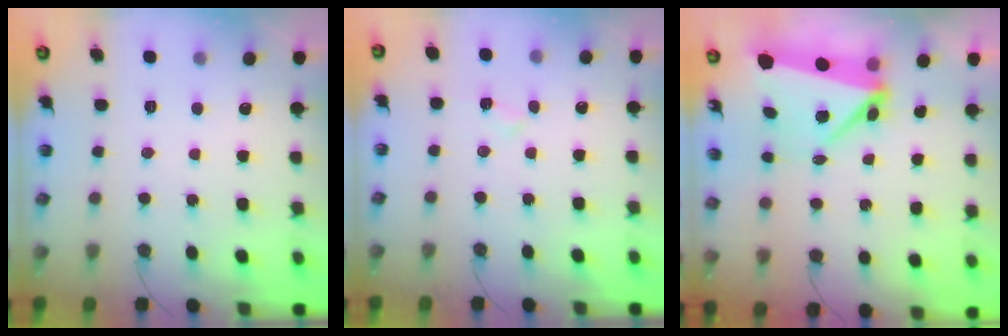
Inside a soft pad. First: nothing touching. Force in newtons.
{"total": 5.6, "press": 5.2, "slide": 2.1}
{"total": 7.9, "press": 7.6, "slide": 2.0}